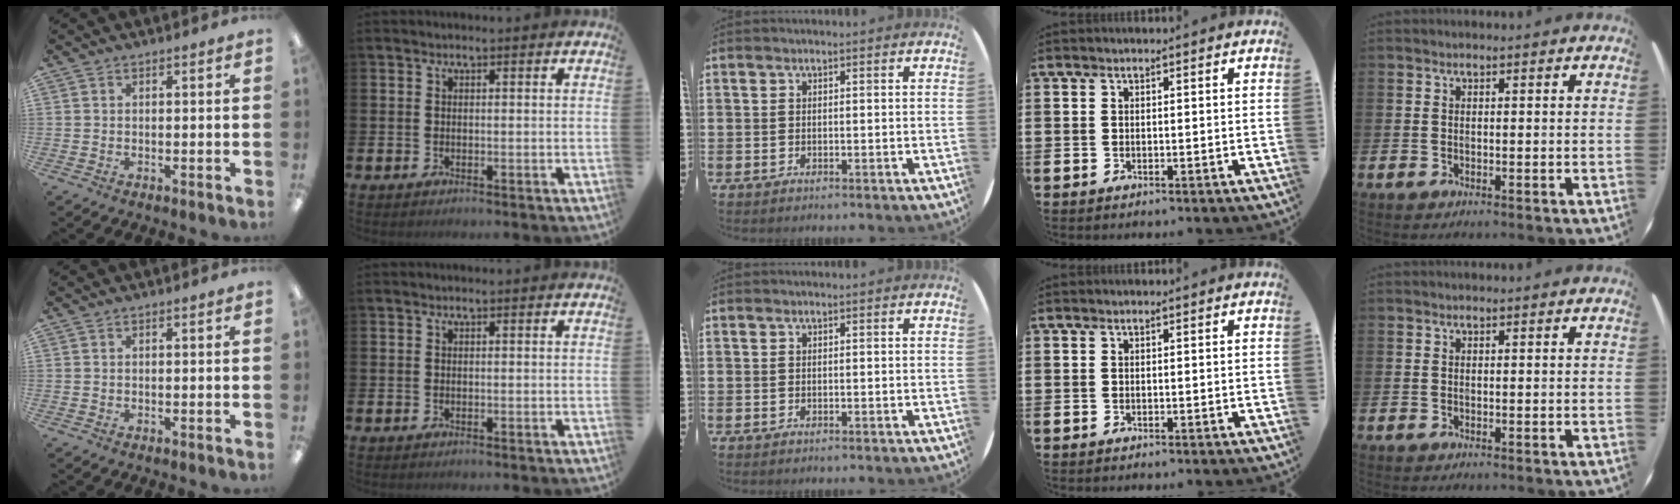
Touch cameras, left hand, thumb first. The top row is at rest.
{}